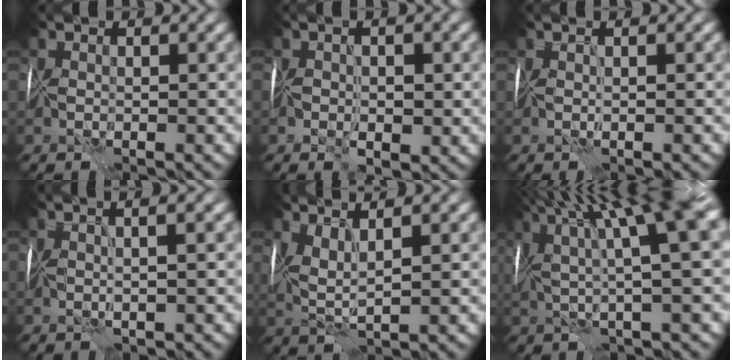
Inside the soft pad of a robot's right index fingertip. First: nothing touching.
{"total": 2.2, "force": [-0.8, 1.3, 1.6], "torque": [-0.022, -0.008, -0.014]}
{"total": 0.7, "force": [0.2, -0.6, 0.2], "torque": [0.000, 0.002, 0.003]}
{"total": 3.5, "force": [1.4, 0.9, 3.1], "torque": [-0.024, 0.025, -0.004]}
{"total": 2.8, "force": [1.5, 0.4, 2.3], "torque": [-0.057, 0.001, 0.034]}
{"total": 11.5, "force": [4.4, 1.7, 10.5], "torque": [-0.148, 0.024, 0.076]}